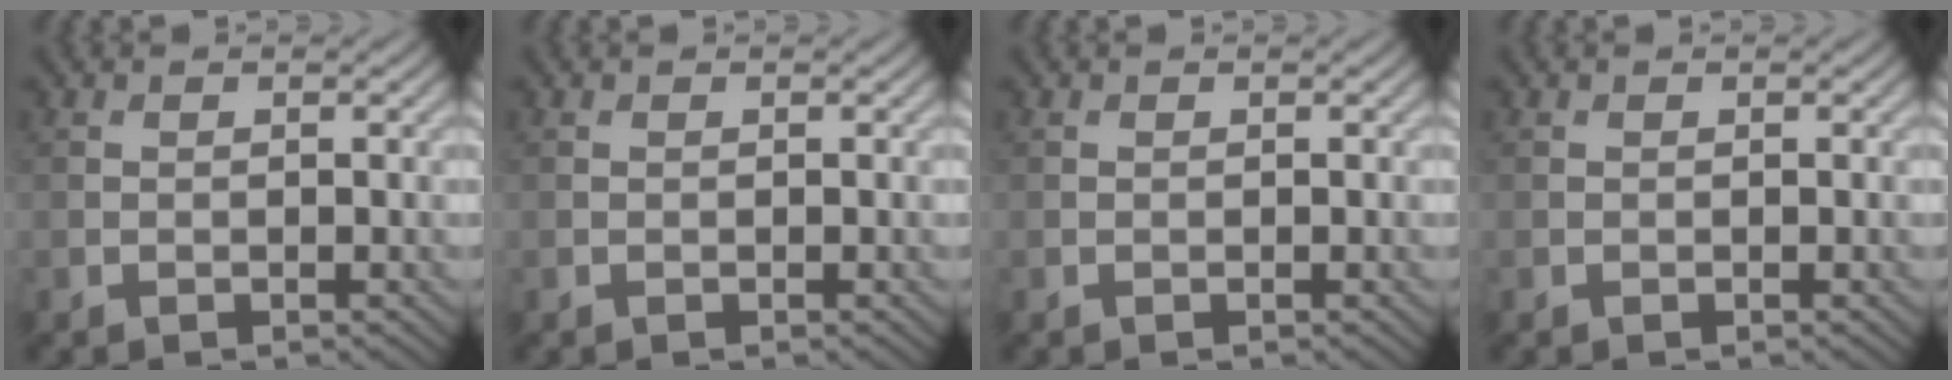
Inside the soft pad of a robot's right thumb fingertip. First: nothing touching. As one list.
[{"total": 0.0}, {"total": 0.0}, {"total": 0.0}]